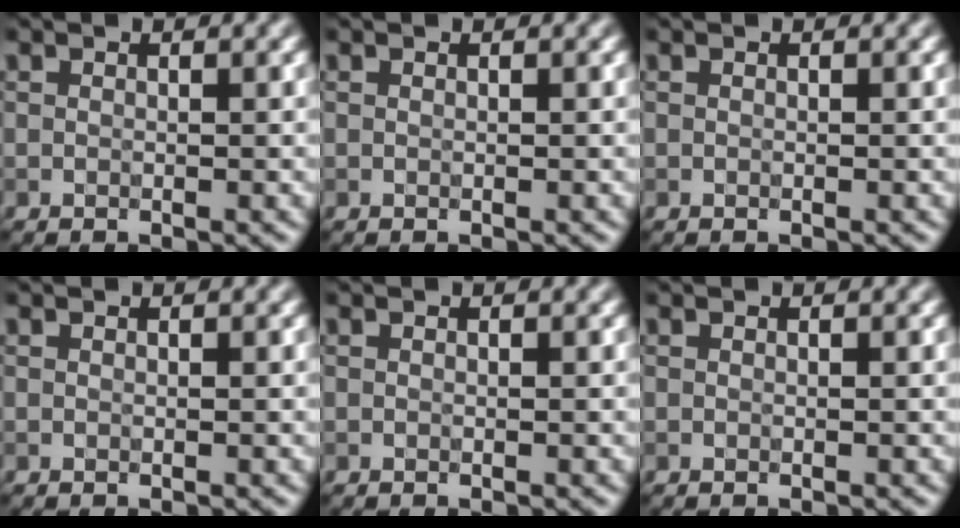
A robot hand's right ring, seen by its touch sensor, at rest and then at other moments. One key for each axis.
{"total": 0.0}
{"total": 0.0}
{"total": 0.0}
{"total": 0.0}
{"total": 0.0}